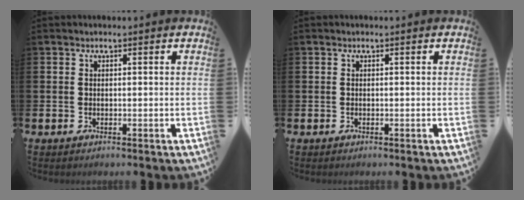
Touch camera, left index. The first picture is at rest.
{"total": 0.0}